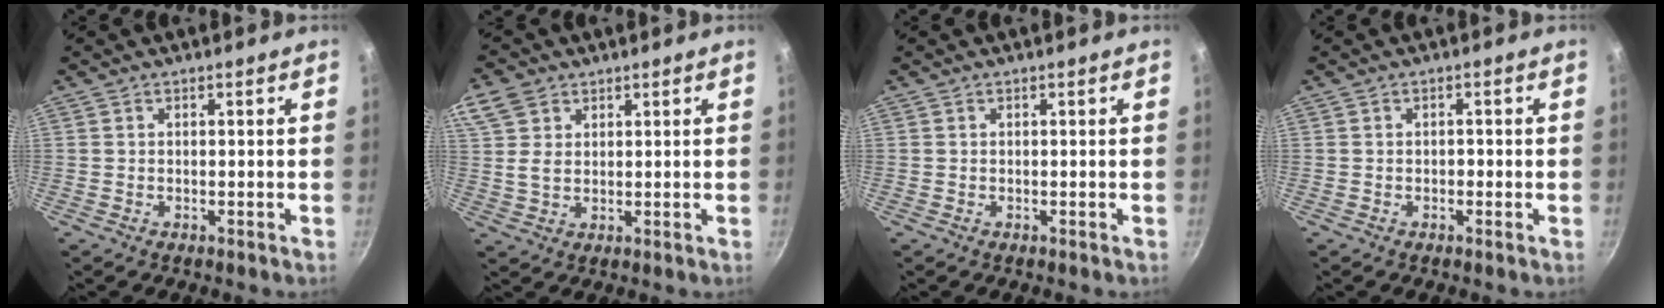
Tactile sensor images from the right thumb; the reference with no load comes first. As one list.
[{"total": 8.4, "force": [4.1, 5.9, 4.3], "torque": [-0.074, -0.006, 0.076]}, {"total": 0.0}, {"total": 0.9, "force": [-0.4, 0.7, 0.5], "torque": [-0.005, 0.005, -0.005]}]